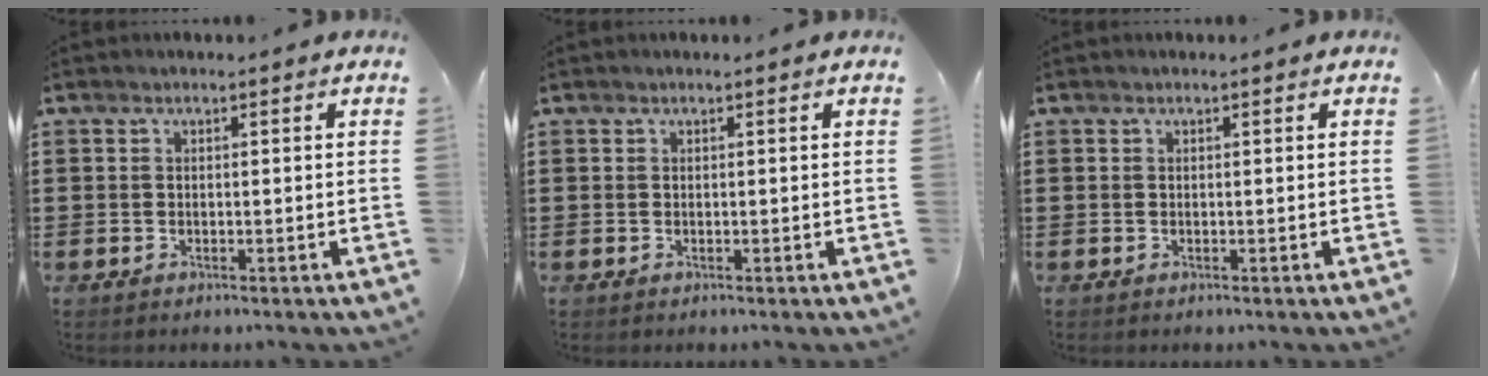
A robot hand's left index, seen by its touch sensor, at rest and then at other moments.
{"total": 0.0}
{"total": 0.0}